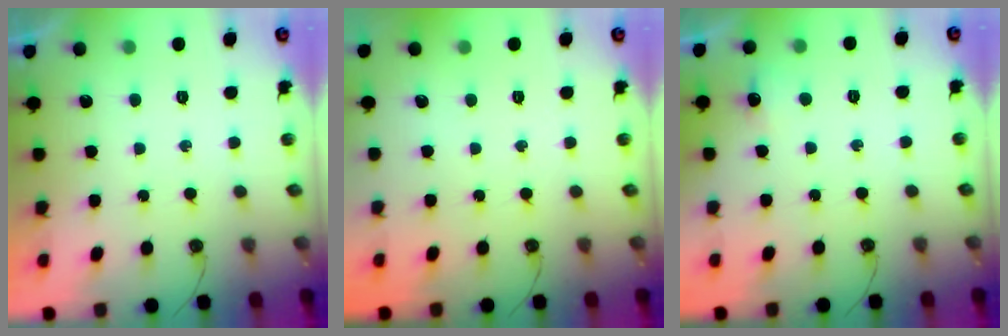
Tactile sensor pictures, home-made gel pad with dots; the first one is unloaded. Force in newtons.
{"total": 0.0}
{"total": 5.6, "press": 5.5, "slide": 1.2}